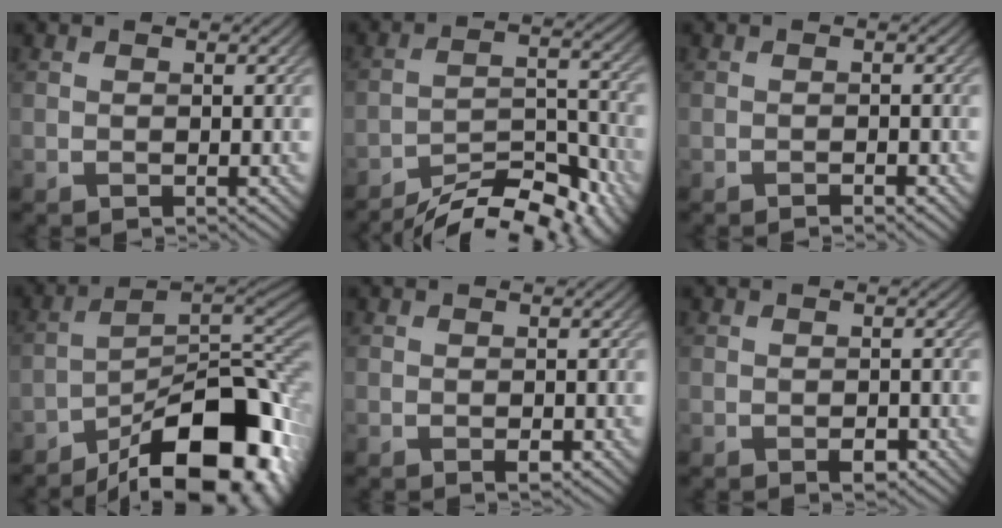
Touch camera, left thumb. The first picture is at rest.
{"total": 11.3, "force": [-9.7, 2.6, 5.1], "torque": [-0.081, 0.002, -0.149]}
{"total": 1.0, "force": [-0.8, 0.2, 0.7], "torque": [-0.010, 0.000, -0.013]}
{"total": 17.7, "force": [-11.1, 6.8, 11.9], "torque": [-0.155, -0.009, -0.175]}
{"total": 0.8, "force": [-0.3, 0.4, 0.6], "torque": [-0.009, -0.004, -0.003]}
{"total": 1.4, "force": [-0.6, 0.9, 1.0], "torque": [-0.015, -0.007, -0.009]}